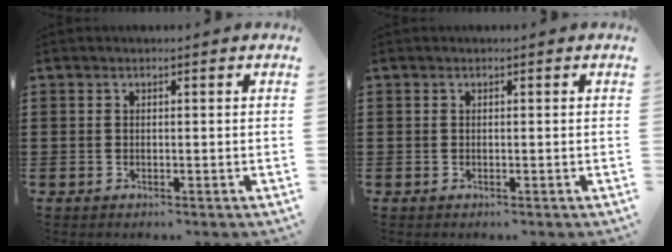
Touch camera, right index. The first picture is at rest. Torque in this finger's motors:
{"motor_torque": [1.08, 1.06, 0.00, 0.00]}